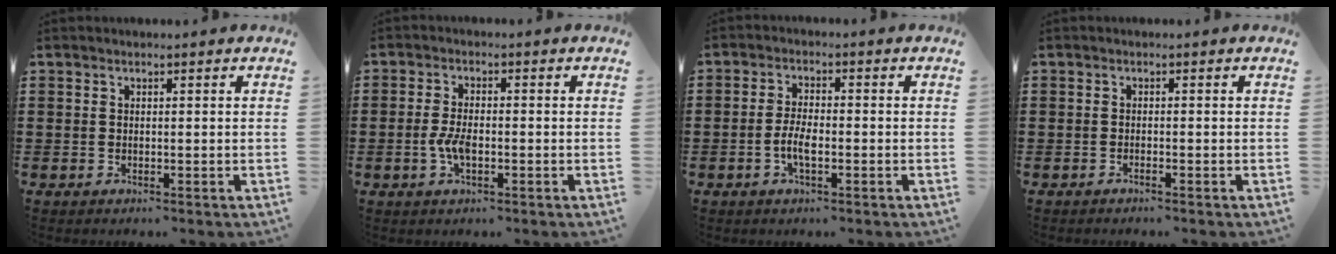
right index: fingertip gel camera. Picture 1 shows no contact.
{"total": 3.6, "force": [-1.0, 1.2, 3.2], "torque": [-0.081, -0.008, -0.022]}
{"total": 4.0, "force": [-1.3, 1.4, 3.5], "torque": [-0.081, -0.002, -0.029]}
{"total": 0.5, "force": [-0.5, -0.1, 0.2], "torque": [-0.006, -0.003, -0.010]}